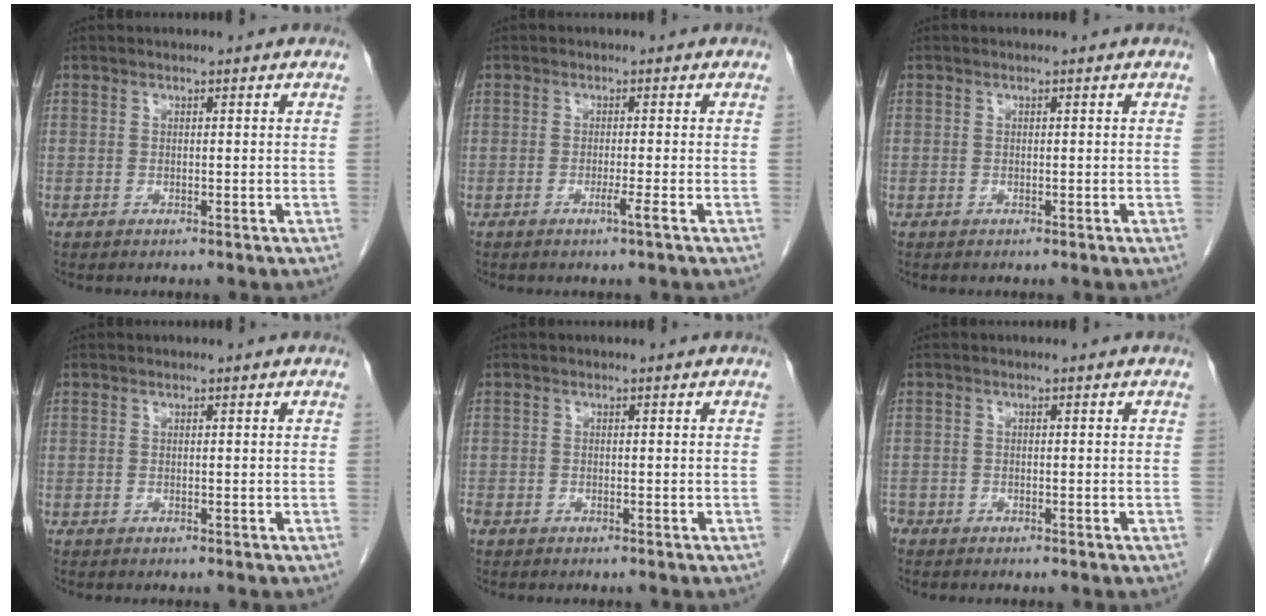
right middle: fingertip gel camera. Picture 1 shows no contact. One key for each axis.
{"total": 1.8, "fx": -0.9, "fy": -0.6, "fz": 1.5, "tx": -0.026, "ty": -0.004, "tz": -0.018}
{"total": 0.0}
{"total": 0.0}
{"total": 2.0, "fx": -1.4, "fy": 1.3, "fz": 0.7, "tx": -0.023, "ty": -0.001, "tz": -0.026}
{"total": 1.8, "fx": -1.5, "fy": 1.0, "fz": 0.3, "tx": -0.009, "ty": 0.001, "tz": -0.027}